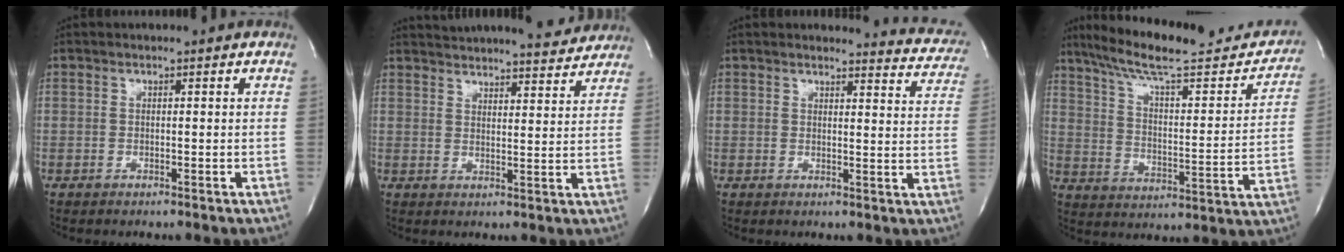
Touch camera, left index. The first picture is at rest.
{"total": 12.1, "force": [11.6, 1.5, 3.1], "torque": [-0.041, -0.005, 0.145]}
{"total": 8.0, "force": [7.9, 1.3, 0.2], "torque": [0.021, -0.063, 0.054]}
{"total": 24.4, "force": [20.7, 4.7, 12.1], "torque": [-0.179, -0.012, 0.283]}